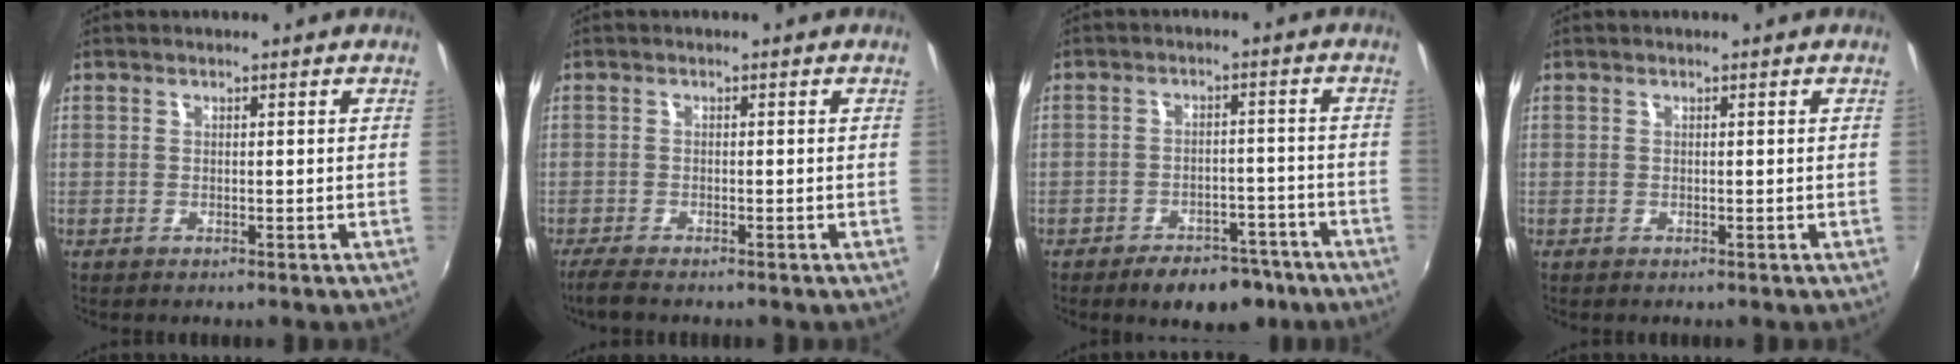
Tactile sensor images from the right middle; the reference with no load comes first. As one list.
[{"total": 2.9, "force": [-2.4, 0.2, 1.6], "torque": [-0.042, -0.010, -0.046]}, {"total": 8.7, "force": [-6.4, 4.7, 3.5], "torque": [-0.066, 0.025, -0.073]}, {"total": 0.0}]